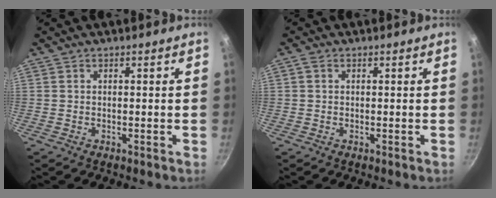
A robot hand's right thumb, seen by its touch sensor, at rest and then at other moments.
{"total": 1.0, "force": [0.2, 0.8, 0.6], "torque": [-0.012, 0.004, 0.002]}